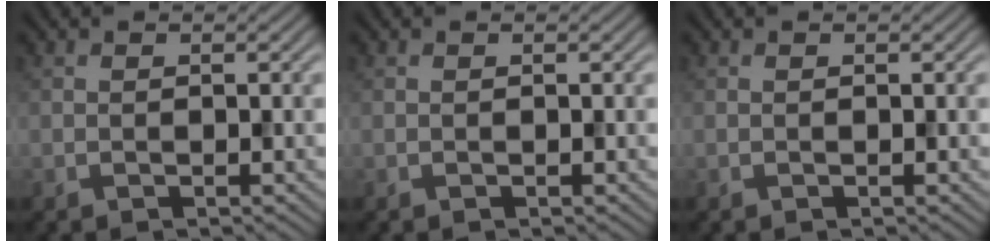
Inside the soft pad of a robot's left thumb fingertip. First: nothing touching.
{"total": 0.0}
{"total": 0.0}